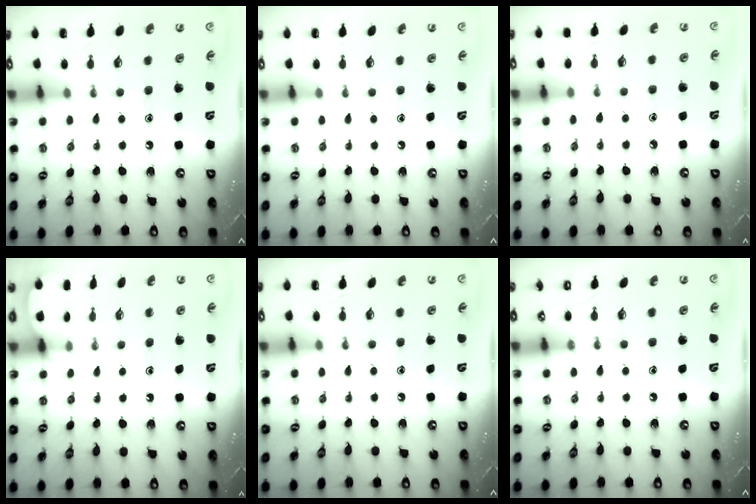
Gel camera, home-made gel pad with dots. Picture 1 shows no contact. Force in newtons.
{"total": 0.0}
{"total": 3.9, "press": 3.8, "slide": 0.5}
{"total": 2.6, "press": 2.6, "slide": 0.3}
{"total": 0.0}
{"total": 0.0}